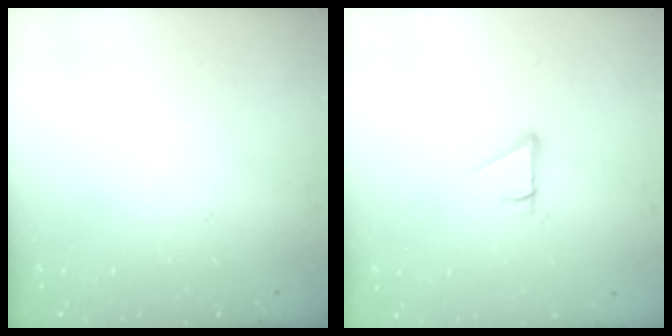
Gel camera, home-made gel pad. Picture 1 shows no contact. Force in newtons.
{"total": 3.7, "press": 3.7, "slide": 0.2}